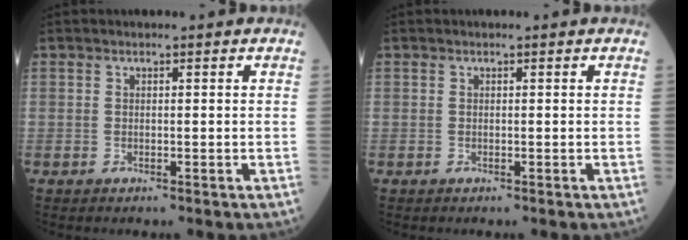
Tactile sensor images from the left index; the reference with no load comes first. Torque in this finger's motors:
{"motor_torque": [0.00, 0.00, 0.00, 0.00]}